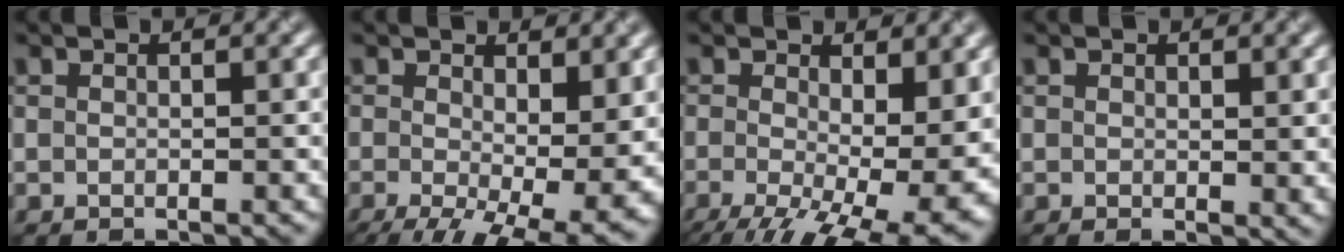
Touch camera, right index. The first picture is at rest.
{"total": 12.6, "force": [-2.8, 6.3, 10.6], "torque": [-0.182, -0.044, -0.018]}
{"total": 14.1, "force": [-3.6, 6.8, 11.8], "torque": [-0.201, -0.040, -0.034]}
{"total": 1.3, "force": [0.3, 0.4, 1.2], "torque": [-0.022, -0.007, 0.009]}